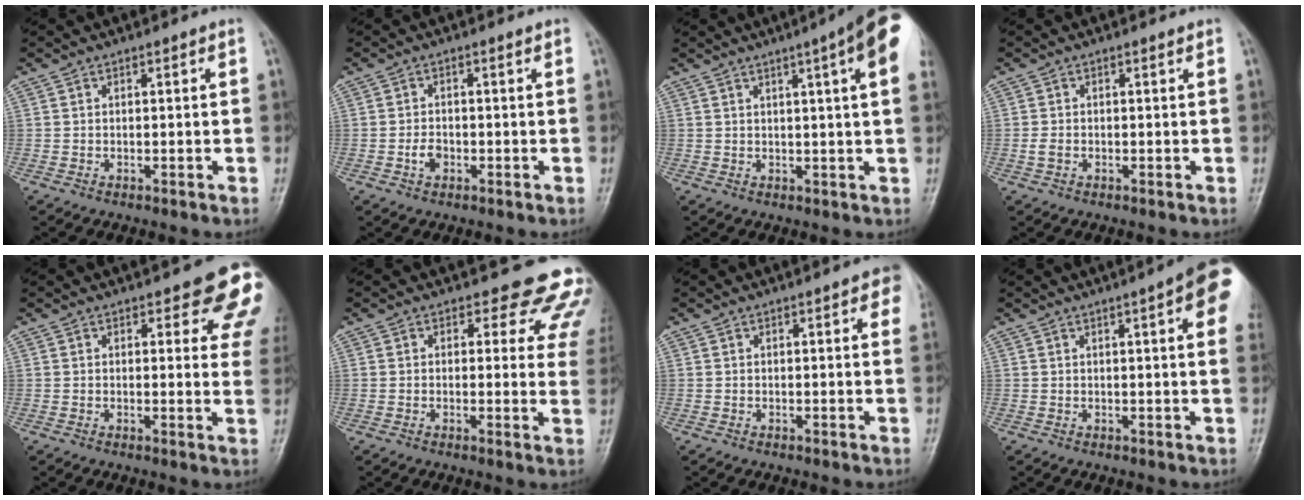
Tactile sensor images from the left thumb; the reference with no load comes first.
{"total": 2.2, "force": [-0.8, 1.5, 1.4], "torque": [-0.019, 0.007, -0.012]}
{"total": 12.6, "force": [5.9, 1.3, 11.1], "torque": [-0.137, 0.001, 0.062]}
{"total": 1.5, "force": [-0.2, 0.9, 1.1], "torque": [-0.018, 0.004, 0.003]}
{"total": 10.4, "force": [6.6, 4.0, 7.0], "torque": [-0.038, -0.030, 0.062]}
{"total": 10.7, "force": [8.6, 5.2, 3.6], "torque": [0.014, -0.044, 0.067]}
{"total": 5.2, "force": [2.4, 1.6, 4.3], "torque": [-0.031, 0.002, 0.021]}
{"total": 10.8, "force": [4.2, 2.1, 9.7], "torque": [-0.102, -0.002, 0.042]}